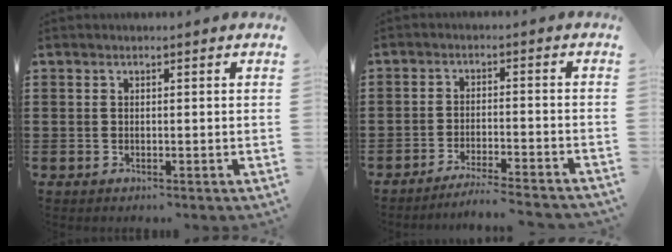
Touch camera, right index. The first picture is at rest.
{"total": 3.9, "force": [-3.7, -0.6, 0.8], "torque": [-0.015, -0.005, -0.076]}